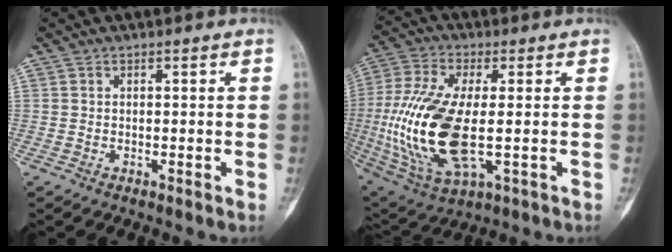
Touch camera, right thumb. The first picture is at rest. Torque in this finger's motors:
{"motor_torque": [2.62, 1.54, 1.32, -1.45, 0.52]}